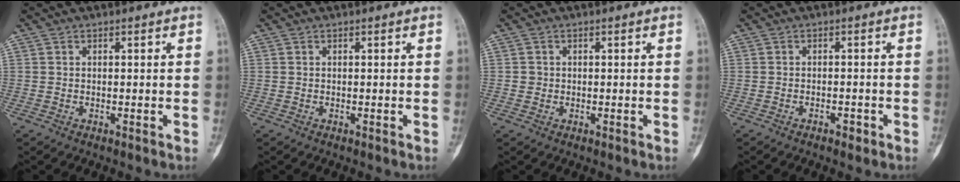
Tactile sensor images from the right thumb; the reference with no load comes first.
{"total": 0.0}
{"total": 1.0, "force": [0.0, 1.0, 0.2], "torque": [0.001, 0.003, 0.000]}
{"total": 1.7, "force": [-1.1, 0.8, 1.0], "torque": [-0.016, 0.009, -0.017]}